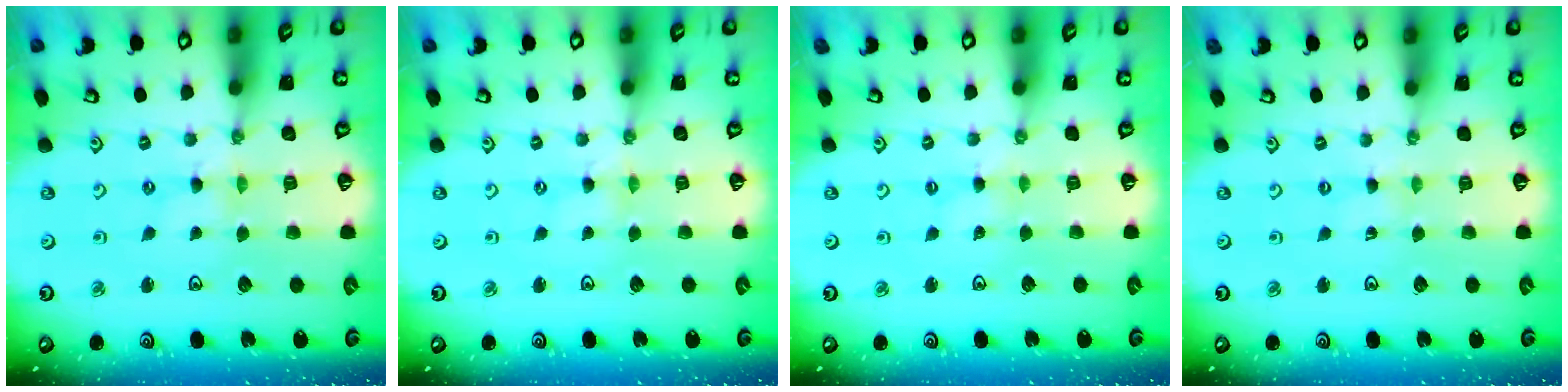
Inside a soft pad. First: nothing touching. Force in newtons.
{"total": 0.0}
{"total": 1.1, "press": 1.1, "slide": 0.3}
{"total": 0.0}